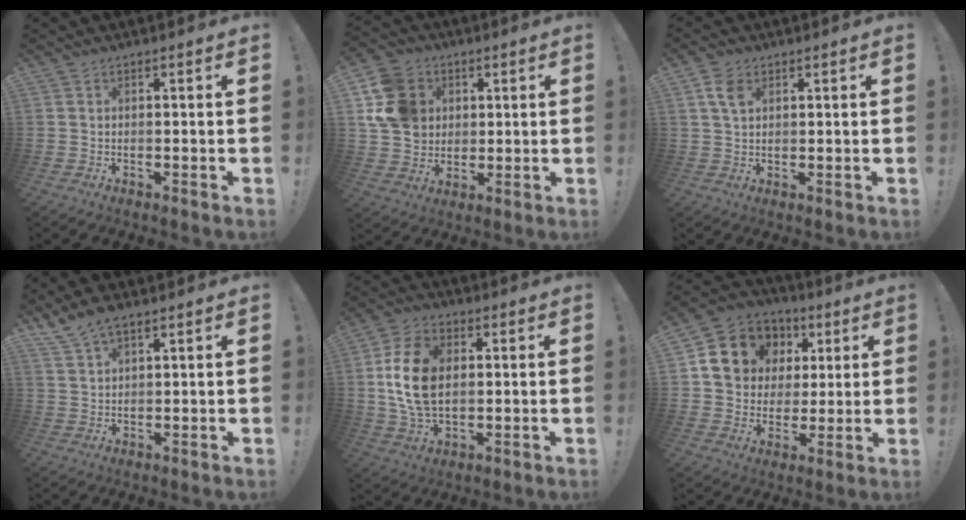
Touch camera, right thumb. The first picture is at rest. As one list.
[{"total": 14.2, "force": [3.5, 12.1, 6.6], "torque": [-0.107, -0.005, 0.078]}, {"total": 4.9, "force": [2.2, 2.8, 3.4], "torque": [-0.055, -0.004, 0.041]}, {"total": 6.3, "force": [5.2, 1.7, 3.0], "torque": [-0.068, -0.022, 0.101]}, {"total": 16.3, "force": [1.5, 10.9, 12.0], "torque": [-0.218, 0.003, 0.027]}, {"total": 14.5, "force": [4.9, 12.4, 5.7], "torque": [-0.077, -0.015, 0.110]}]